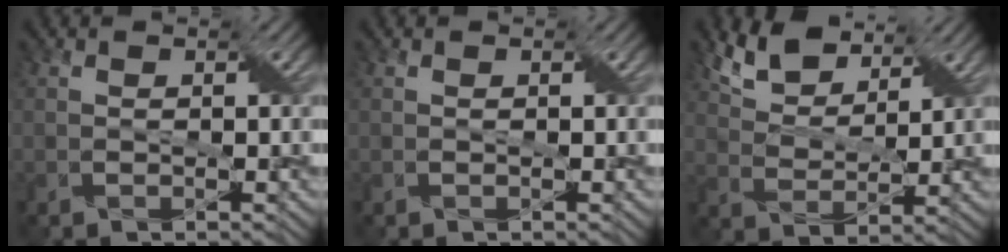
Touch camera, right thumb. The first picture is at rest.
{"total": 0.0}
{"total": 7.4, "force": [5.4, 3.2, 3.9], "torque": [-0.095, 0.011, 0.100]}